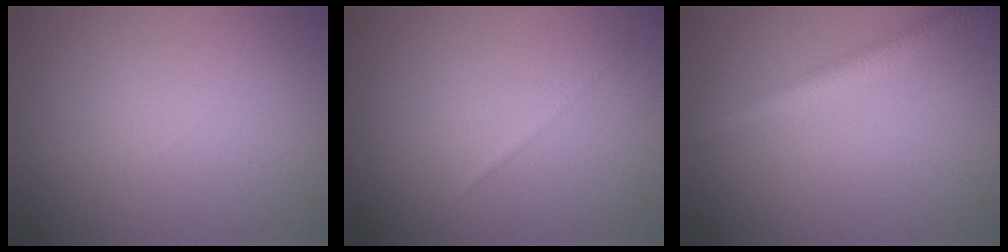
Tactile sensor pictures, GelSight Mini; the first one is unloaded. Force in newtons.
{"total": 0.5, "press": 0.5, "slide": 0.1}
{"total": 2.8, "press": 2.8, "slide": 0.1}